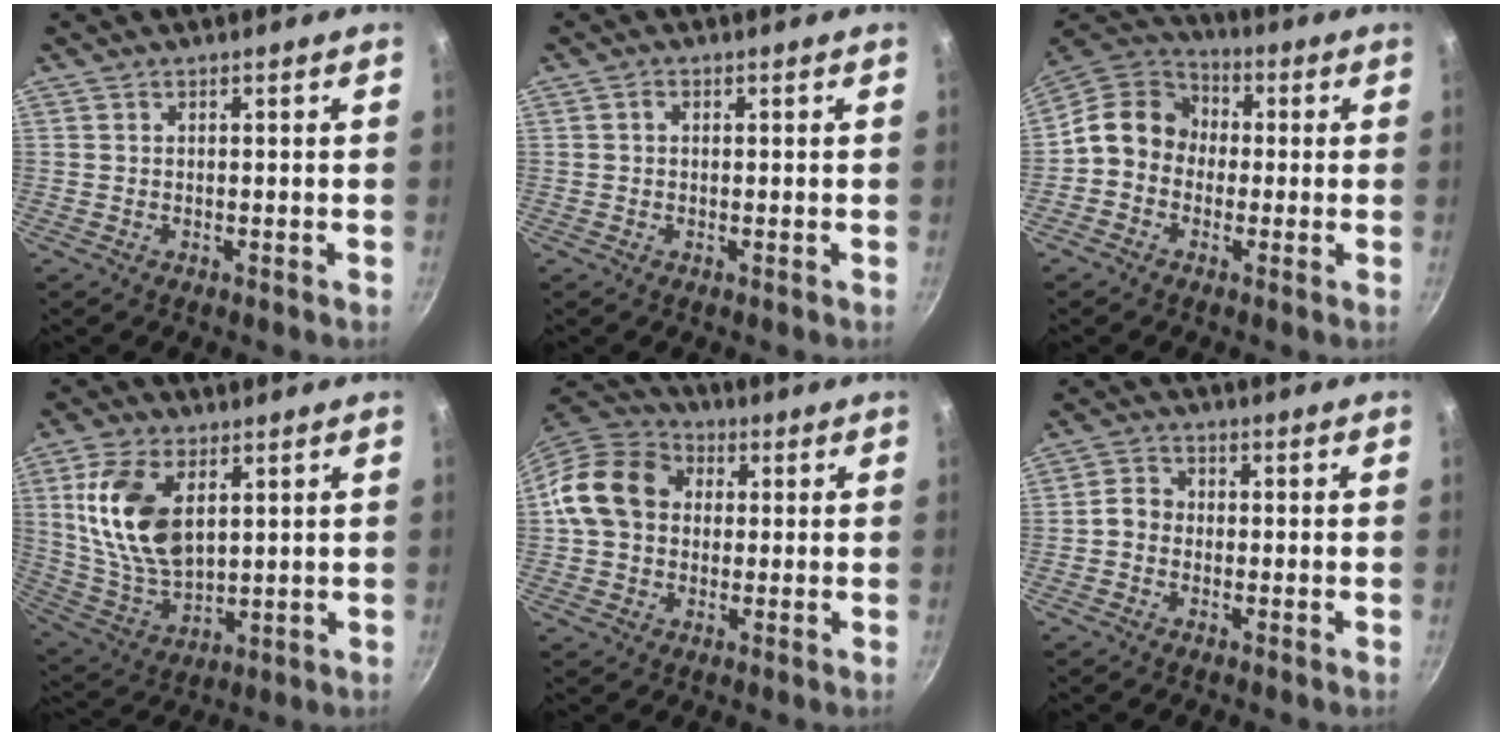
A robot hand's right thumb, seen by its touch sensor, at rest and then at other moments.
{"total": 1.0, "force": [0.1, 0.8, 0.6], "torque": [-0.011, 0.006, 0.001]}
{"total": 11.3, "force": [-0.5, 9.8, 5.6], "torque": [-0.068, 0.036, -0.035]}
{"total": 16.1, "force": [4.5, 9.3, 12.3], "torque": [-0.222, -0.021, 0.098]}
{"total": 13.5, "force": [1.6, 10.9, 7.8], "torque": [-0.115, 0.028, 0.010]}
{"total": 3.6, "force": [-0.8, 3.1, 1.7], "torque": [-0.020, 0.014, -0.027]}